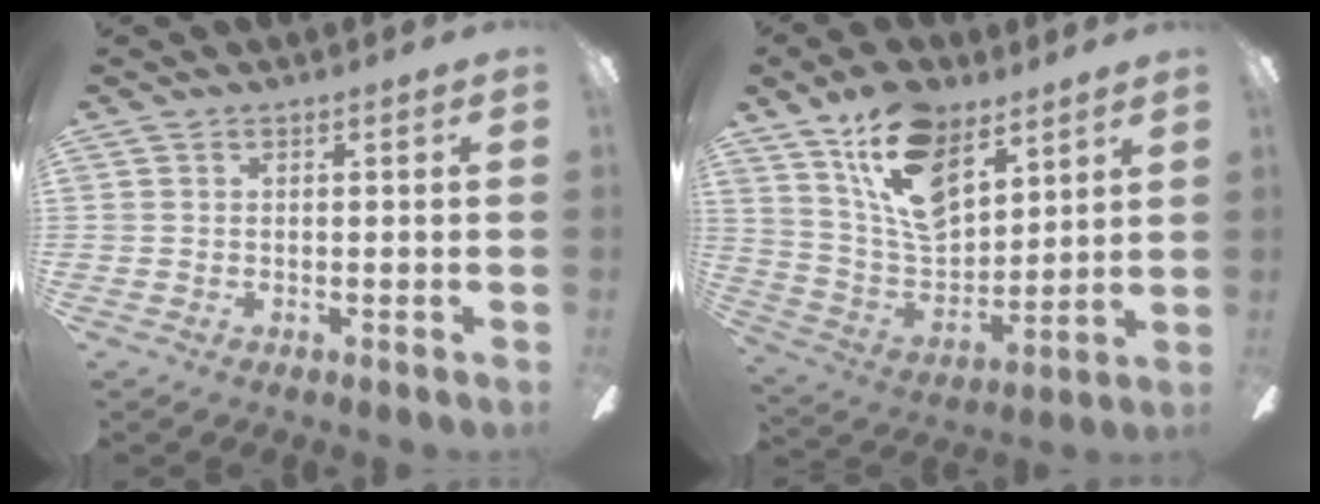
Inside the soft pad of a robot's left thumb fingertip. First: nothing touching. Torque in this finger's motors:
{"motor_torque": [0.16, 0.32, 1.13, -1.56, 0.15]}